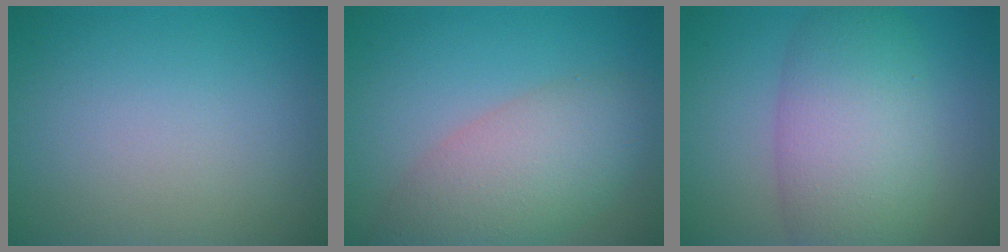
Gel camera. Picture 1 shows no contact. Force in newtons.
{"total": 6.3, "press": 6.2, "slide": 0.8}
{"total": 7.8, "press": 7.8, "slide": 0.3}